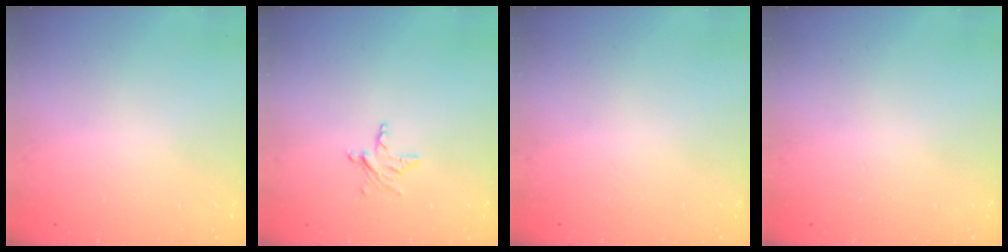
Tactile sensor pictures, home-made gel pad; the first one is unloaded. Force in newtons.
{"total": 3.7, "press": 3.7, "slide": 0.2}
{"total": 0.0}
{"total": 0.0}